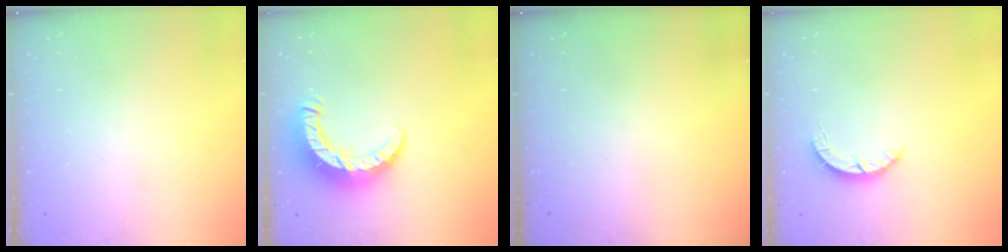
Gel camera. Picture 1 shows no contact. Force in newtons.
{"total": 9.9, "press": 9.8, "slide": 0.9}
{"total": 0.0}
{"total": 2.7, "press": 2.7, "slide": 0.4}